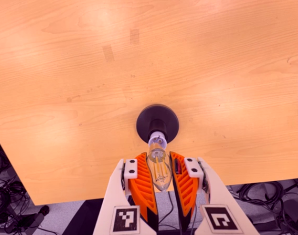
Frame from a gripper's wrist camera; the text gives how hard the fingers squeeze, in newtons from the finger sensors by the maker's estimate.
{"total": 20.7, "left": 24.8, "right": 16.6}